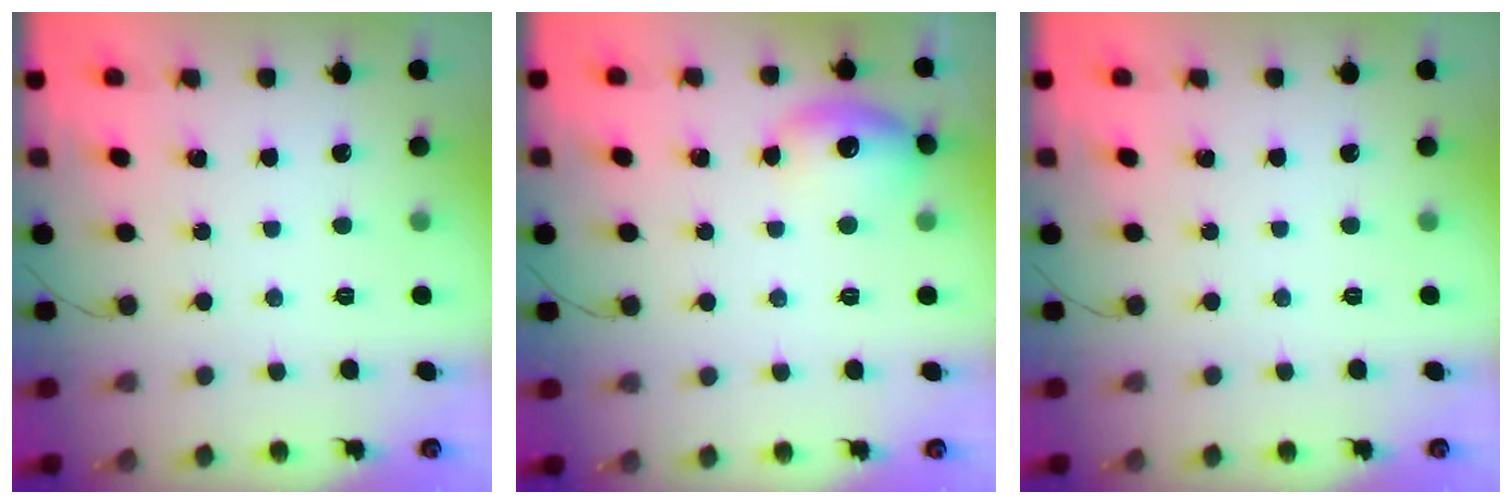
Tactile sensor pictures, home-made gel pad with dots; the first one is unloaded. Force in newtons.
{"total": 10.3, "press": 10.2, "slide": 1.5}
{"total": 0.0}